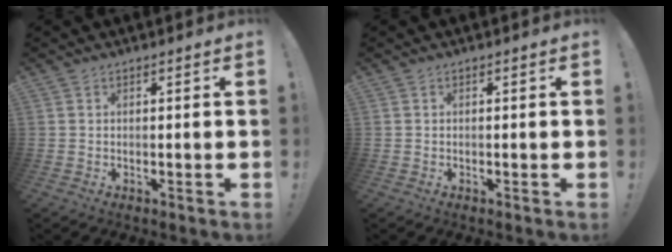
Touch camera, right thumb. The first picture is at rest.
{"total": 0.0}